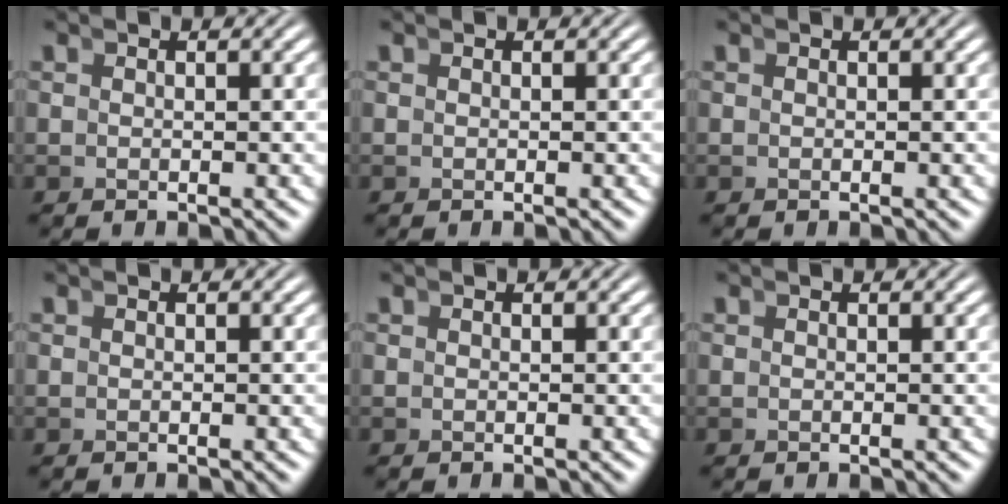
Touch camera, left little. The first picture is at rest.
{"total": 0.0}
{"total": 0.0}
{"total": 0.0}
{"total": 0.0}
{"total": 0.0}